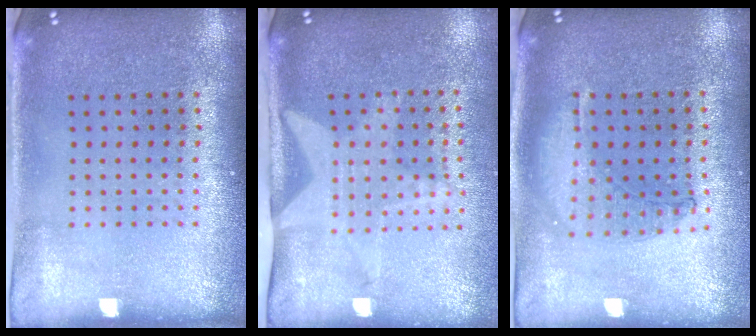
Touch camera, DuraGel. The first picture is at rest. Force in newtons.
{"total": 2.1, "press": 1.5, "slide": 1.4}
{"total": 1.0, "press": 0.9, "slide": 0.3}